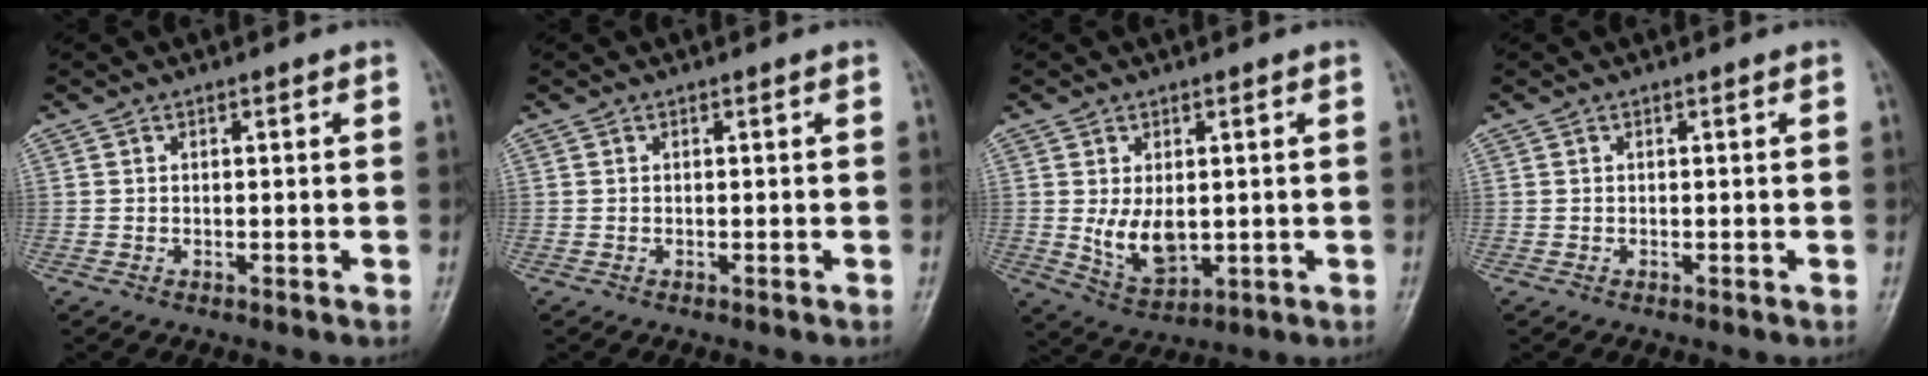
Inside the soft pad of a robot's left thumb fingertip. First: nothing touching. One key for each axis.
{"total": 0.0}
{"total": 7.3, "fx": 0.2, "fy": 4.5, "fz": 5.7, "tx": -0.086, "ty": -0.018, "tz": 0.018}
{"total": 0.0}